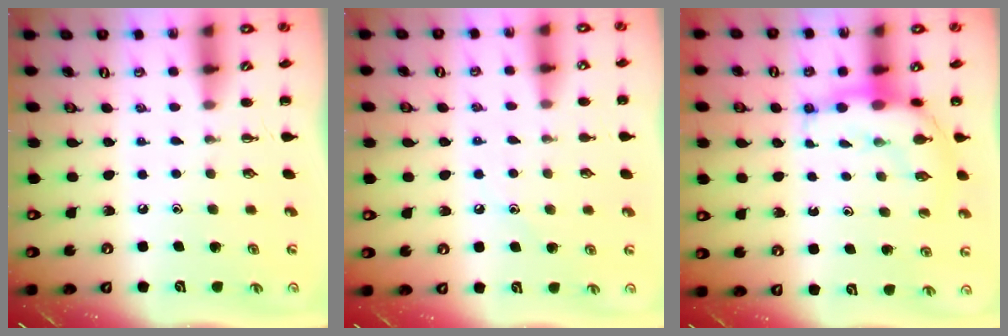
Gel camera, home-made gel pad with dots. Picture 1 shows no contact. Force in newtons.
{"total": 6.8, "press": 6.6, "slide": 1.7}
{"total": 9.5, "press": 9.4, "slide": 1.6}